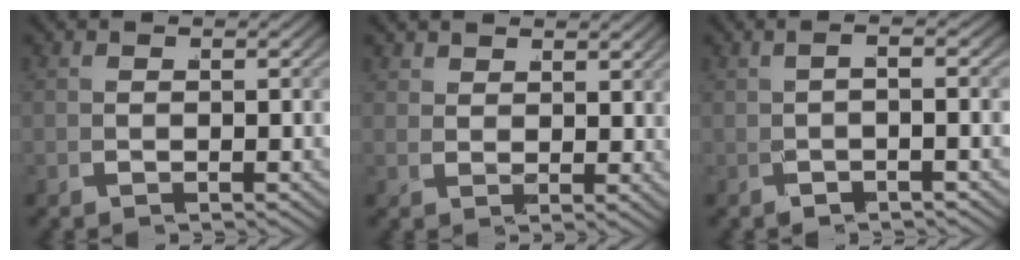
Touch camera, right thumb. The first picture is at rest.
{"total": 2.2, "force": [2.1, 0.4, 0.1], "torque": [0.003, -0.004, 0.042]}
{"total": 0.8, "force": [-0.3, -0.6, 0.5], "torque": [-0.020, 0.020, -0.016]}